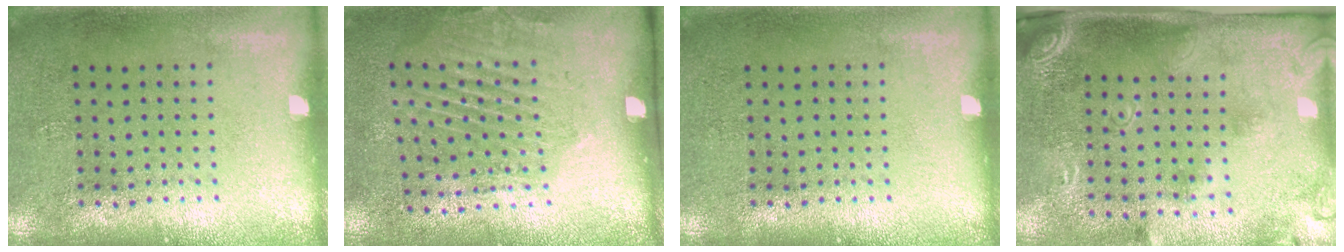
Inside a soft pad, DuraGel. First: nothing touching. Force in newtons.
{"total": 2.0, "press": 1.1, "slide": 1.7}
{"total": 0.0}
{"total": 2.6, "press": 1.7, "slide": 2.0}